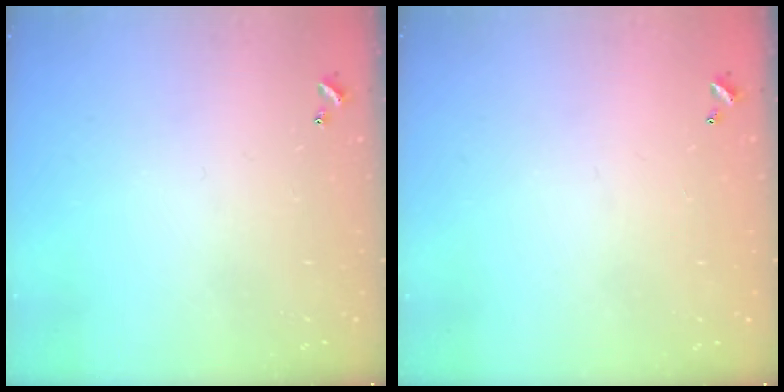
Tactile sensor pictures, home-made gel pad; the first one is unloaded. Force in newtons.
{"total": 2.7, "press": 2.7, "slide": 0.1}